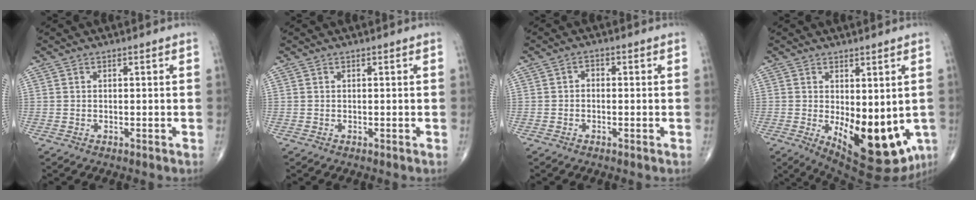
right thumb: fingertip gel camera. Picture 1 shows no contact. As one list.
[{"total": 0.0}, {"total": 1.6, "force": [-0.2, 1.2, 1.0], "torque": [-0.004, 0.008, -0.011]}, {"total": 16.7, "force": [-3.6, 7.7, 14.4], "torque": [-0.182, -0.027, -0.028]}]